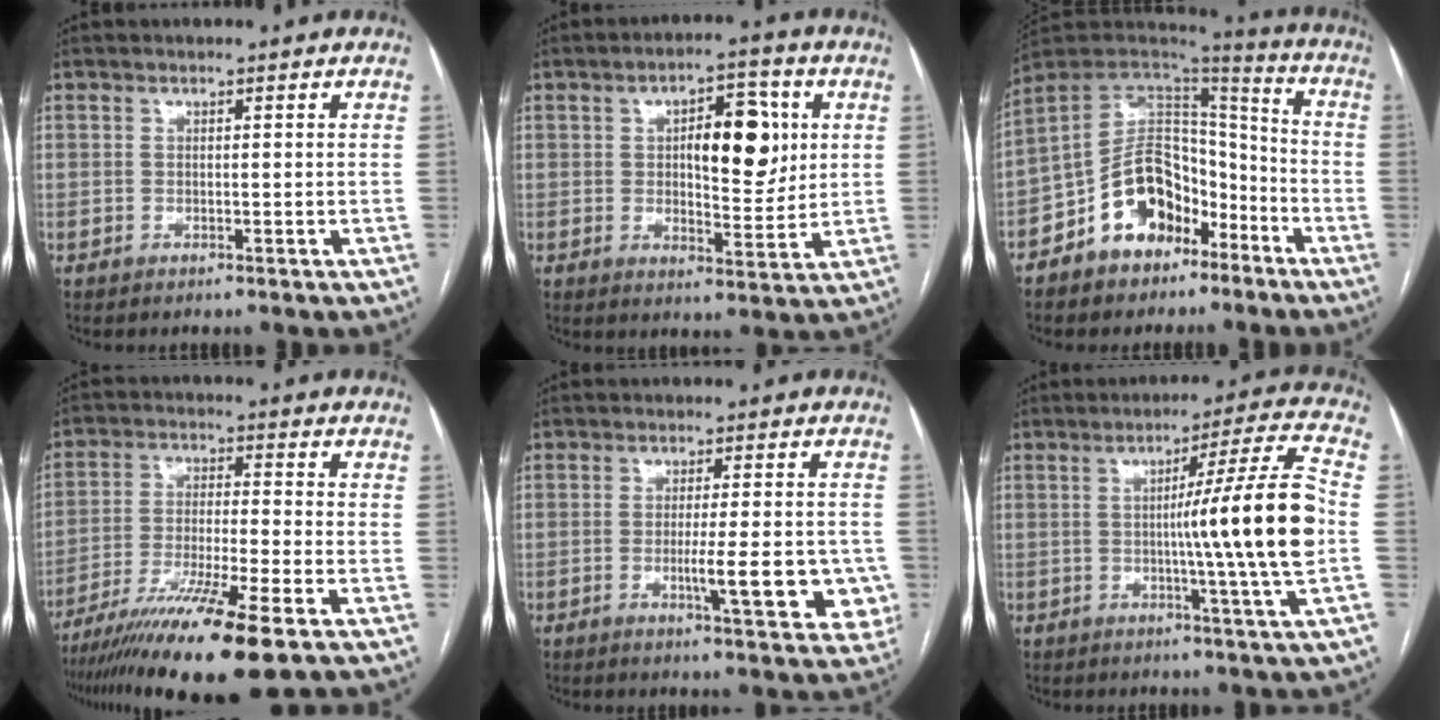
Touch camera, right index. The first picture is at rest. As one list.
[{"total": 10.3, "force": [2.4, 4.0, 9.2], "torque": [-0.130, 0.012, 0.040]}, {"total": 14.4, "force": [-7.6, 9.5, 7.8], "torque": [-0.148, 0.038, -0.130]}, {"total": 15.1, "force": [-10.1, -0.3, 11.2], "torque": [-0.202, -0.042, -0.174]}, {"total": 10.0, "force": [-2.7, 1.9, 9.5], "torque": [-0.117, -0.005, -0.032]}, {"total": 14.0, "force": [-1.1, -2.7, 13.7], "torque": [-0.205, -0.007, -0.019]}]